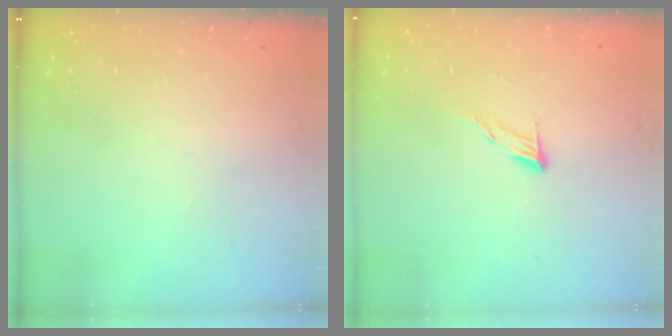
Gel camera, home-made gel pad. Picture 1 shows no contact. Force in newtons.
{"total": 6.0, "press": 5.9, "slide": 0.5}